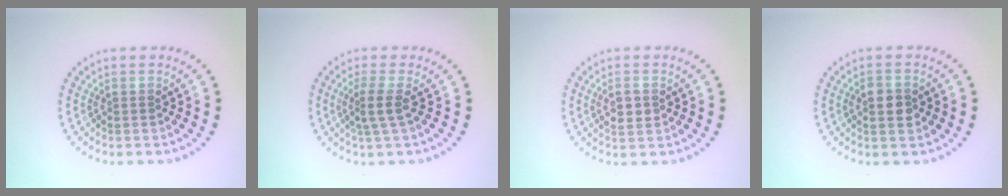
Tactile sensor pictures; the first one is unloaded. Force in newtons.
{"total": 2.0, "press": 1.5, "slide": 1.4}
{"total": 1.9, "press": 1.9, "slide": 0.4}
{"total": 2.5, "press": 2.5, "slide": 0.1}